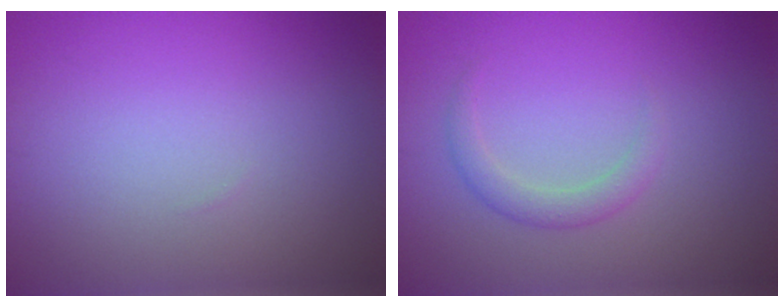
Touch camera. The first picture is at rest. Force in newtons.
{"total": 1.8, "press": 1.7, "slide": 0.1}